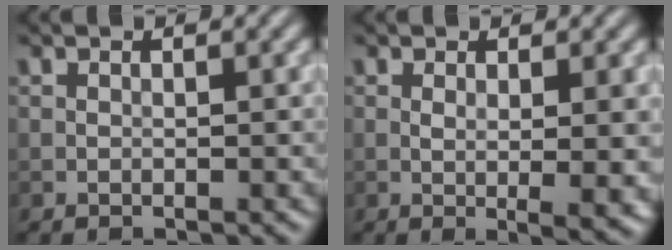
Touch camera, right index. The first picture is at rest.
{"total": 3.9, "force": [-0.1, 0.8, 3.8], "torque": [-0.054, -0.007, 0.003]}